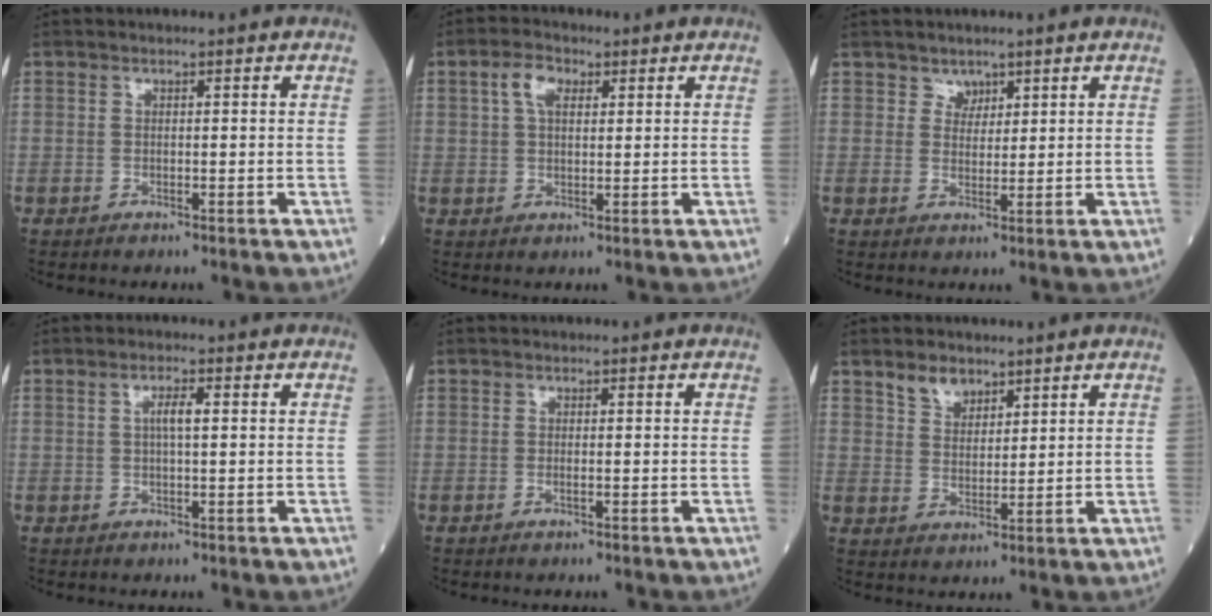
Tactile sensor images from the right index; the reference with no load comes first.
{"total": 4.1, "force": [1.6, 2.2, 3.0], "torque": [-0.061, 0.013, 0.030]}
{"total": 2.0, "force": [1.5, 1.3, 0.2], "torque": [0.004, -0.004, 0.022]}
{"total": 2.5, "force": [0.4, 0.3, 2.4], "torque": [-0.046, 0.002, 0.007]}
{"total": 0.7, "force": [-0.3, 0.1, 0.6], "torque": [-0.011, -0.001, -0.005]}
{"total": 4.1, "force": [3.1, 2.2, 1.5], "torque": [-0.028, 0.000, 0.062]}